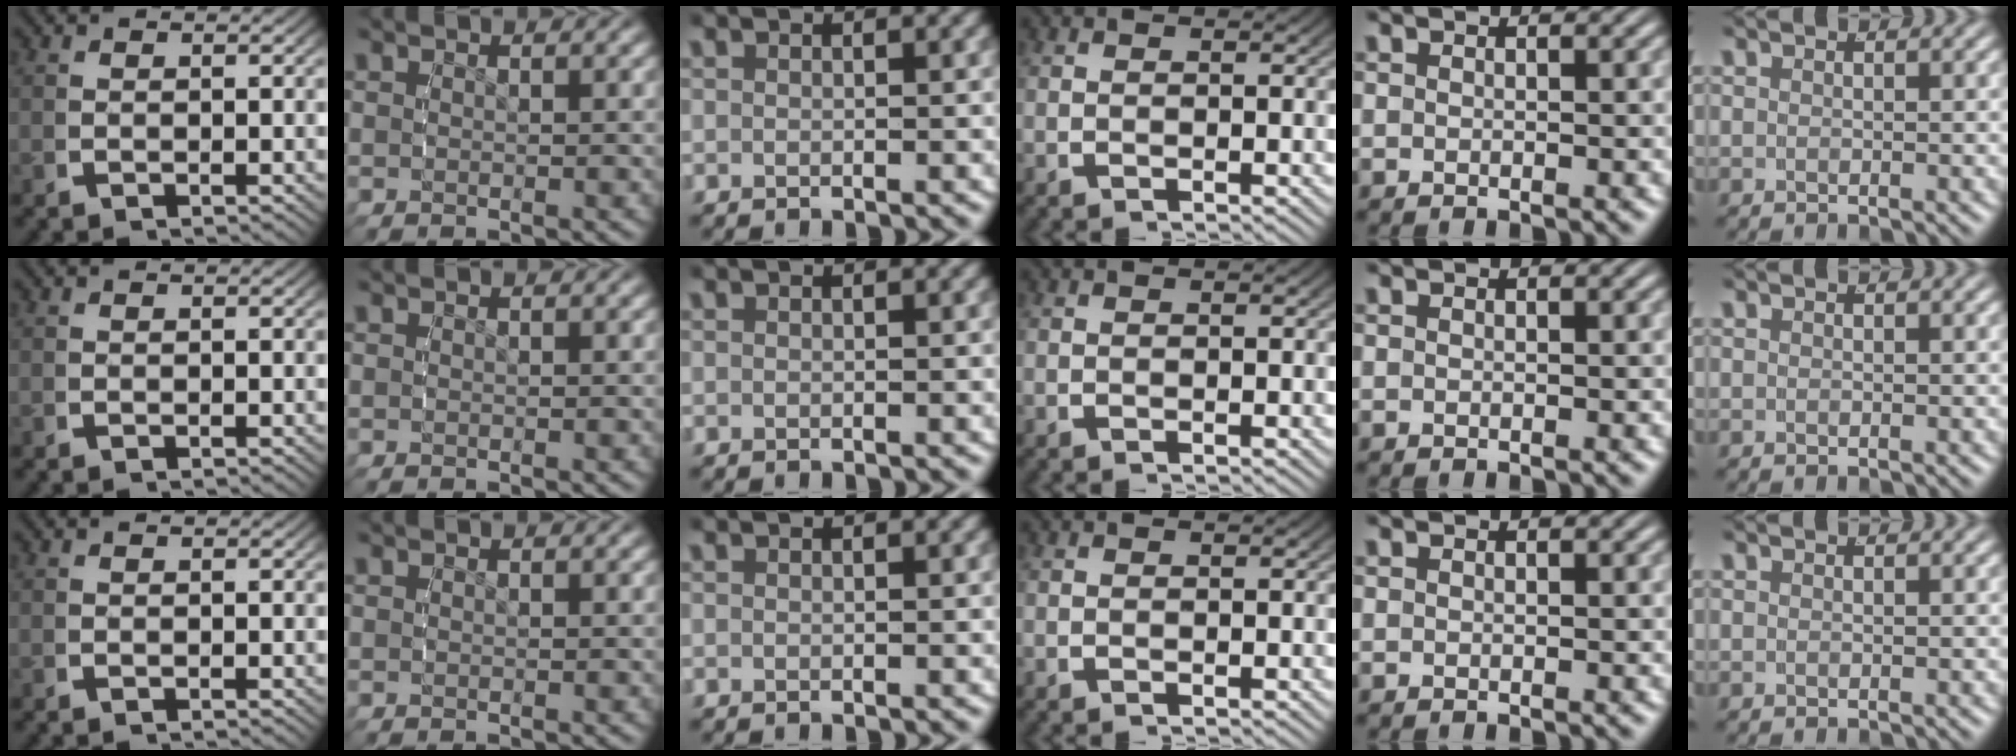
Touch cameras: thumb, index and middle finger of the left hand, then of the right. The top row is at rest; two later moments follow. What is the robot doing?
{"motion": "reach", "object": "string"}